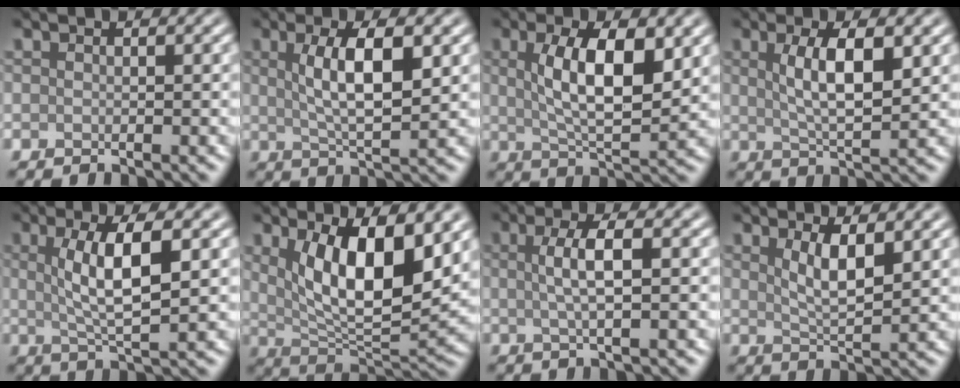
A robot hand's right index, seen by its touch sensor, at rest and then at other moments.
{"total": 6.1, "force": [1.5, 1.7, 5.7], "torque": [-0.099, 0.003, 0.028]}
{"total": 7.6, "force": [1.8, 2.7, 6.9], "torque": [-0.124, -0.001, 0.036]}
{"total": 5.4, "force": [1.4, 1.5, 5.0], "torque": [-0.092, 0.001, 0.028]}
{"total": 5.9, "force": [1.2, 1.5, 5.6], "torque": [-0.102, 0.003, 0.024]}
{"total": 9.1, "force": [2.5, 3.6, 8.0], "torque": [-0.142, -0.017, 0.051]}
{"total": 3.6, "force": [0.4, 0.8, 3.5], "torque": [-0.061, 0.005, 0.005]}
{"total": 3.5, "force": [1.5, 0.9, 3.0], "torque": [-0.054, -0.006, 0.031]}